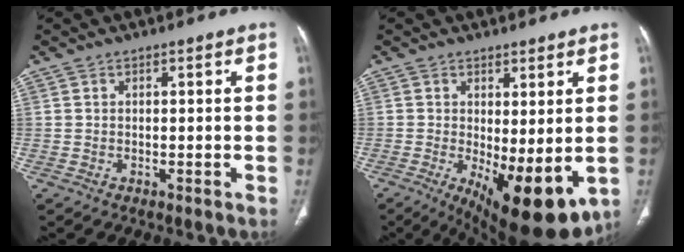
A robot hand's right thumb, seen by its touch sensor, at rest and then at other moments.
{"total": 13.4, "force": [-2.7, 5.1, 12.0], "torque": [-0.175, -0.025, -0.020]}